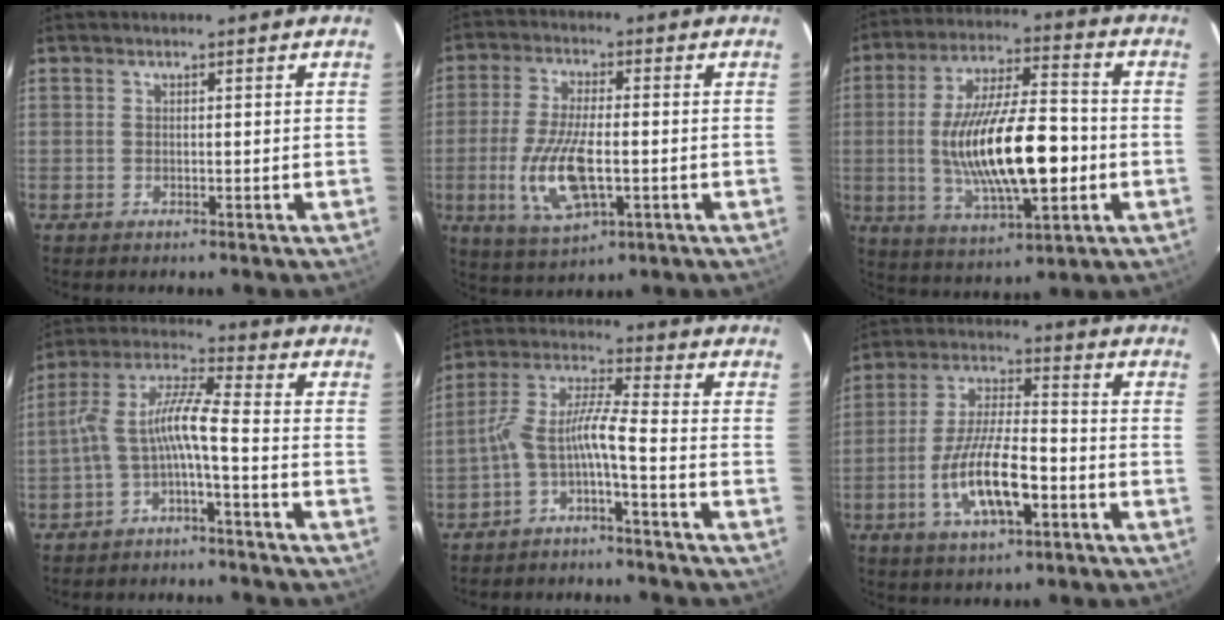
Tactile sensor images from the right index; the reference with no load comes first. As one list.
[{"total": 12.5, "force": [-2.8, 4.6, 11.2], "torque": [-0.233, -0.014, -0.047]}, {"total": 19.6, "force": [-2.7, 6.4, 18.3], "torque": [-0.337, -0.001, -0.036]}, {"total": 7.9, "force": [-3.0, 0.8, 7.3], "torque": [-0.172, 0.019, -0.057]}, {"total": 7.0, "force": [-3.4, 0.2, 6.1], "torque": [-0.148, 0.017, -0.067]}, {"total": 13.3, "force": [-4.8, 4.2, 11.7], "torque": [-0.235, -0.007, -0.083]}]